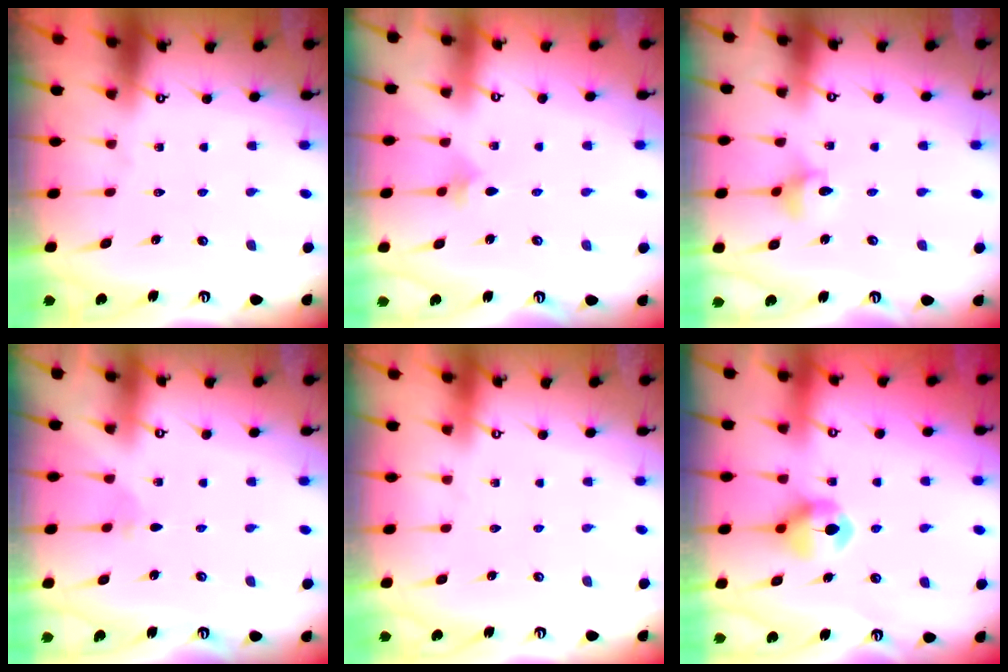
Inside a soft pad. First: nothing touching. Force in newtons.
{"total": 2.5, "press": 2.4, "slide": 0.6}
{"total": 4.2, "press": 4.2, "slide": 0.4}
{"total": 1.4, "press": 1.4, "slide": 0.3}
{"total": 0.0}
{"total": 7.3, "press": 7.3, "slide": 0.4}